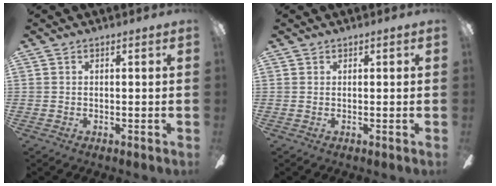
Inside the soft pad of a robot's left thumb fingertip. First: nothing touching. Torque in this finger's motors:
{"motor_torque": [-0.10, -0.22, 0.06, 0.06, 0.02]}